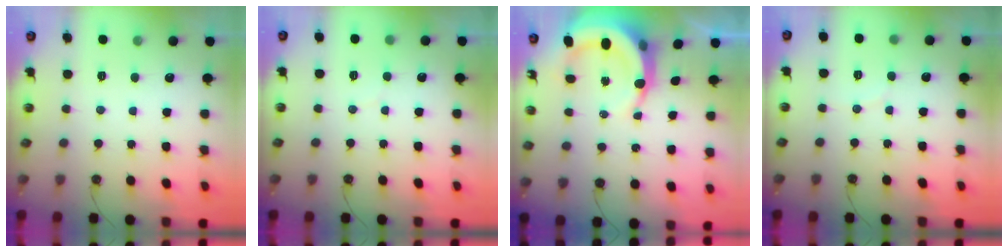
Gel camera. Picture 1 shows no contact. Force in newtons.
{"total": 2.9, "press": 2.9, "slide": 0.3}
{"total": 10.0, "press": 9.7, "slide": 2.0}
{"total": 2.0, "press": 2.0, "slide": 0.2}